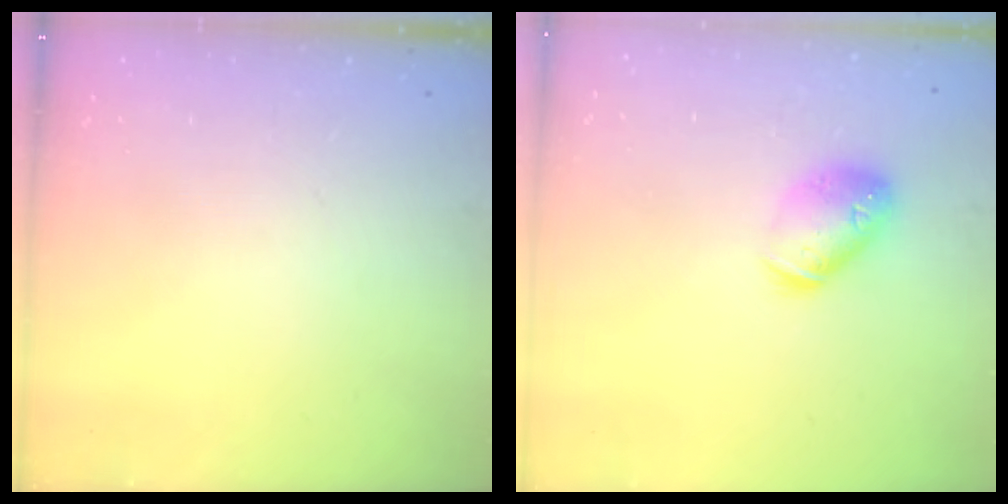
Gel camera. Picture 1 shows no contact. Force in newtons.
{"total": 9.6, "press": 9.5, "slide": 1.2}